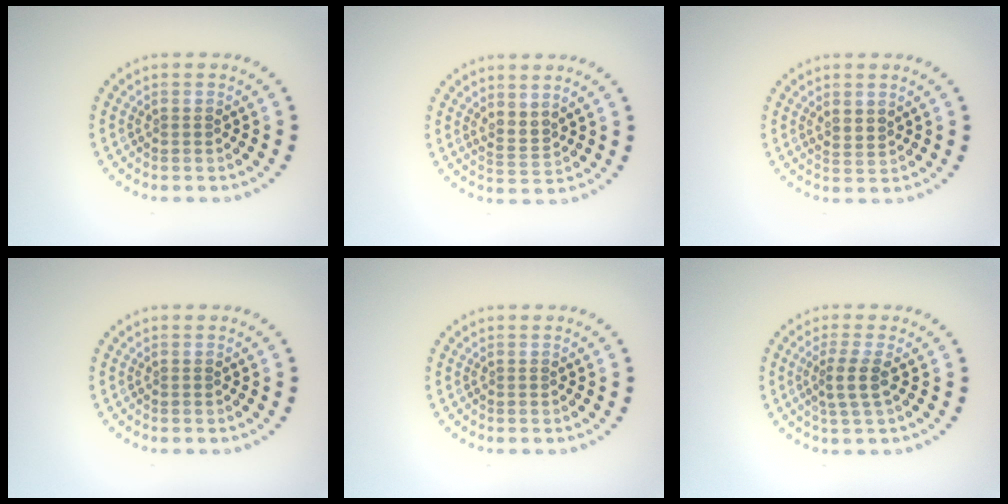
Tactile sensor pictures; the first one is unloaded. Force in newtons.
{"total": 2.1, "press": 1.5, "slide": 1.4}
{"total": 1.5, "press": 1.2, "slide": 1.0}
{"total": 0.0}
{"total": 0.0}
{"total": 2.3, "press": 1.8, "slide": 1.3}